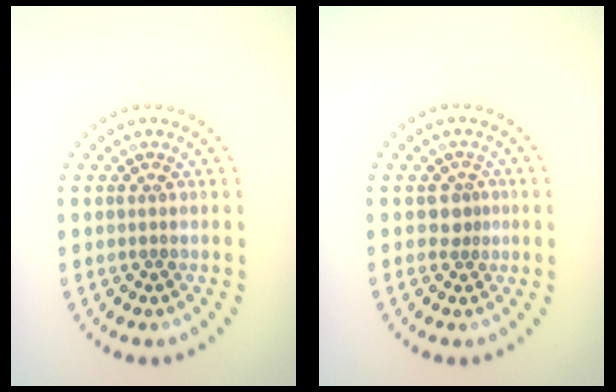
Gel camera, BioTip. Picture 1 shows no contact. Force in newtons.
{"total": 1.2, "press": 0.8, "slide": 0.9}